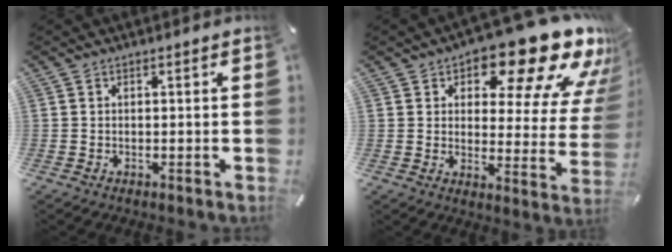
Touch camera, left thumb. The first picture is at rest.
{"total": 19.0, "force": [13.4, 7.6, 11.2], "torque": [-0.150, -0.099, 0.219]}